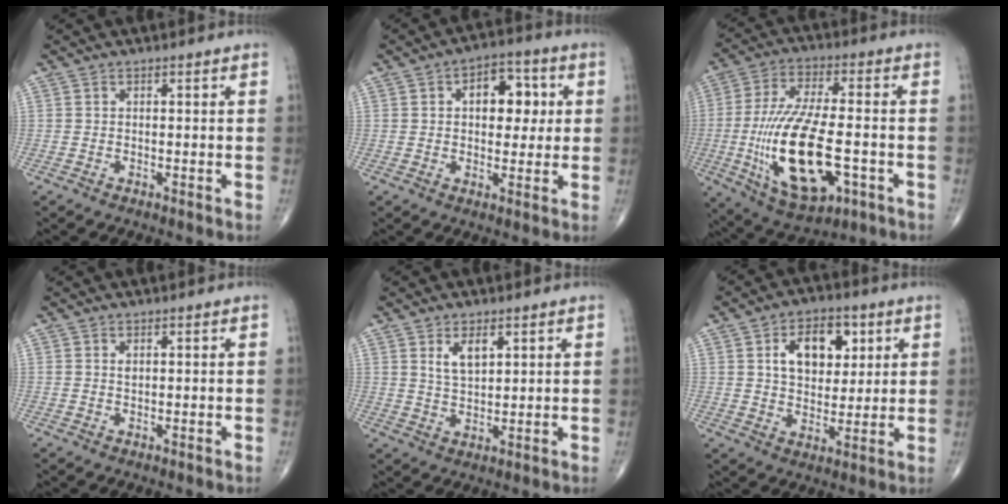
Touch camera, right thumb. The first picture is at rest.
{"total": 9.7, "force": [2.1, 6.0, 7.4], "torque": [-0.064, 0.008, 0.026]}
{"total": 20.8, "force": [-4.5, 8.8, 18.3], "torque": [-0.357, 0.005, -0.060]}
{"total": 0.8, "force": [0.3, 0.5, 0.6], "torque": [-0.008, -0.001, 0.007]}
{"total": 7.1, "force": [3.2, 3.8, 5.0], "torque": [-0.067, -0.025, 0.062]}
{"total": 11.8, "force": [3.9, 7.5, 8.1], "torque": [-0.085, -0.009, 0.064]}